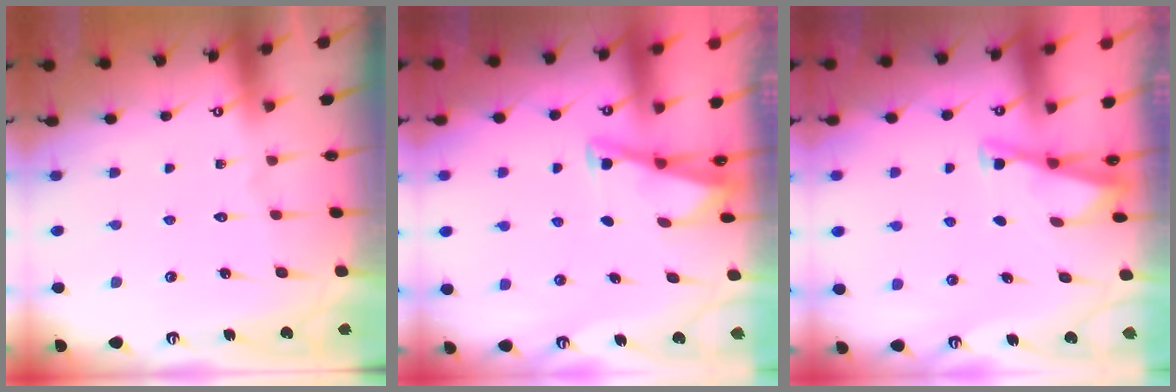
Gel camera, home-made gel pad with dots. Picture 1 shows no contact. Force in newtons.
{"total": 3.0, "press": 3.0, "slide": 0.3}
{"total": 3.3, "press": 3.3, "slide": 0.3}